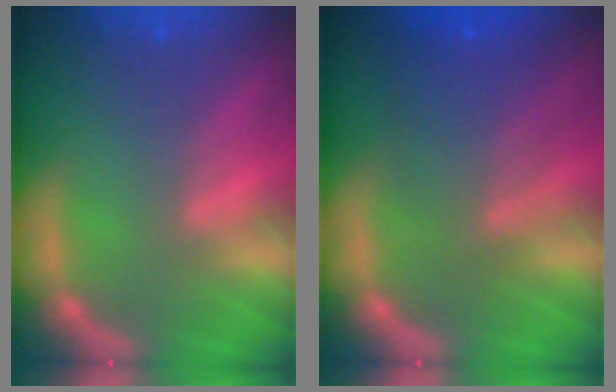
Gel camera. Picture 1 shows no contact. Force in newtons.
{"total": 6.0}